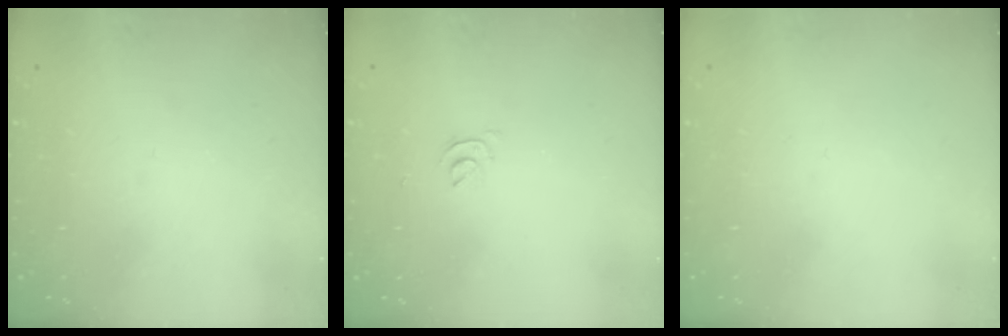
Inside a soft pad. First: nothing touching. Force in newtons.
{"total": 2.9, "press": 2.9, "slide": 0.5}
{"total": 1.9, "press": 1.9, "slide": 0.1}